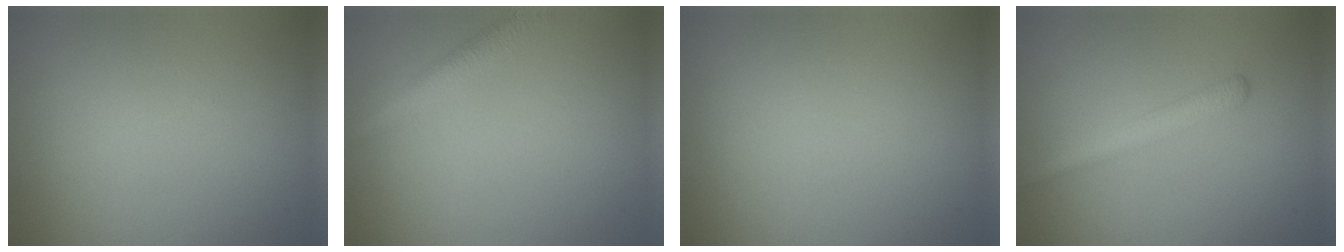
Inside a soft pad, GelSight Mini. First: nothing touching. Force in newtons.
{"total": 2.6, "press": 2.6, "slide": 0.1}
{"total": 0.0}
{"total": 2.1, "press": 2.1, "slide": 0.0}